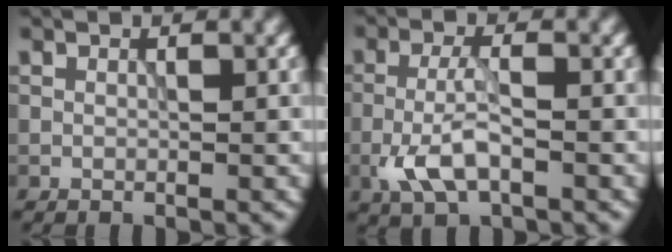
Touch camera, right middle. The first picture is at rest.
{"total": 4.1, "force": [-1.7, 1.4, 3.4], "torque": [-0.075, 0.000, -0.040]}